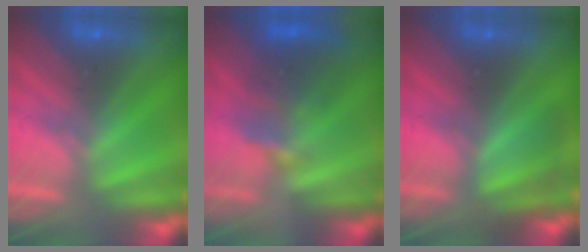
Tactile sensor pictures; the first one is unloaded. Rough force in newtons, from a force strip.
{"total": 3.7}
{"total": 3.0}